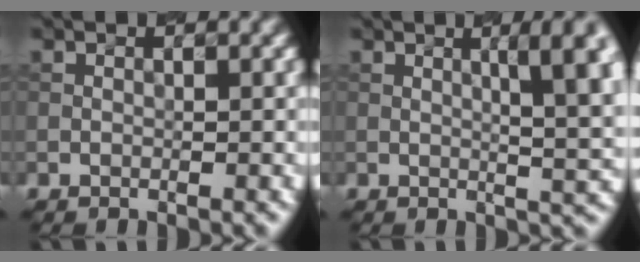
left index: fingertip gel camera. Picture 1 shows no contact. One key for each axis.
{"total": 6.5, "fx": 1.7, "fy": 1.7, "fz": 6.1, "tx": -0.062, "ty": 0.005, "tz": 0.026}